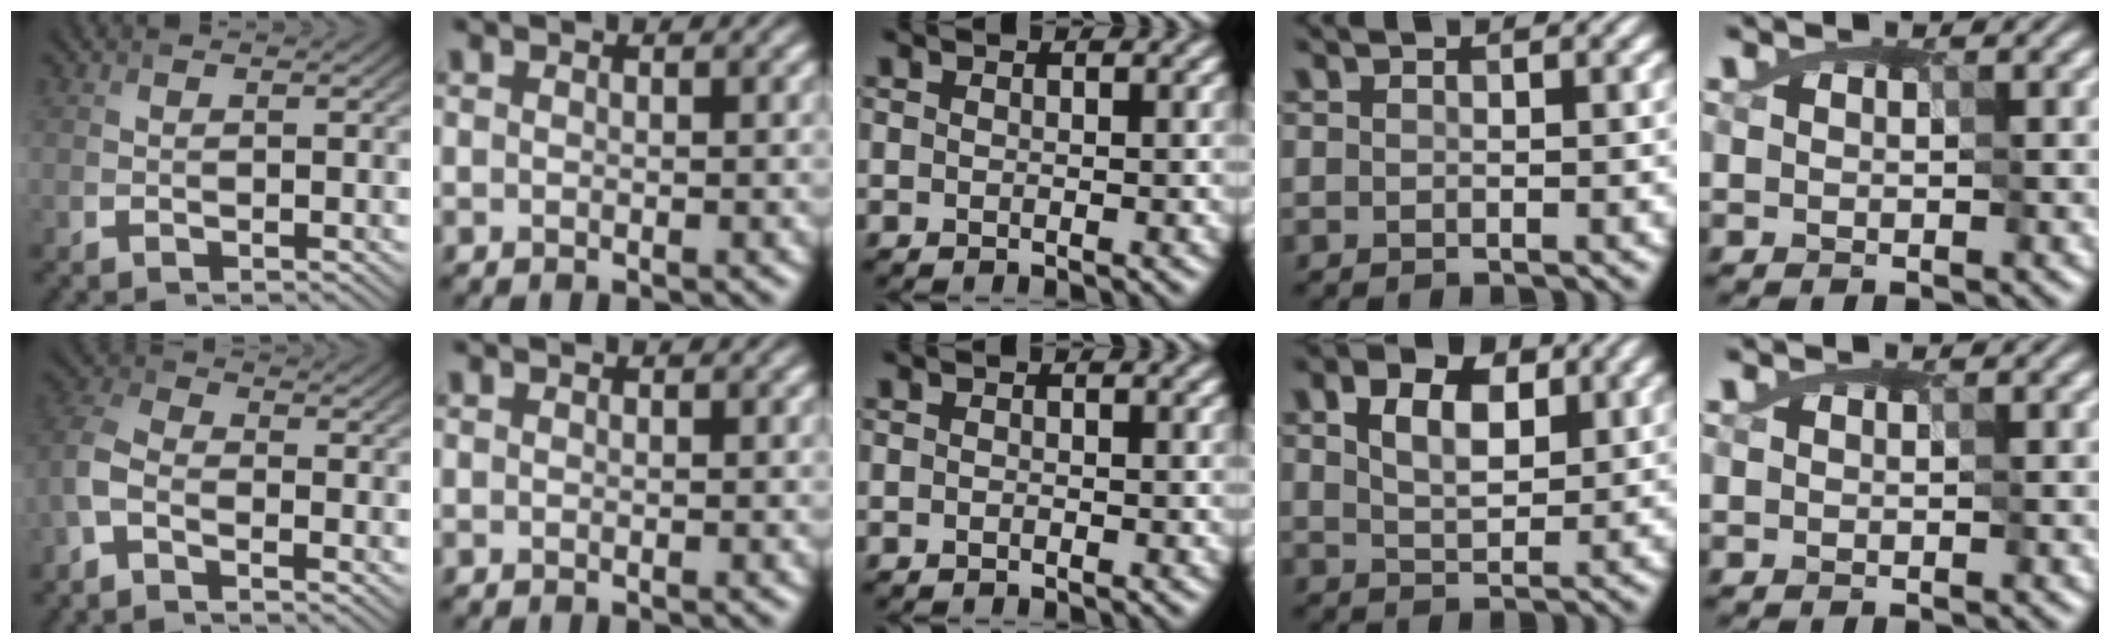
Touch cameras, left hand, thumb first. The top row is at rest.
{"thumb": {"total": 4.8, "force": [-2.6, 2.4, 3.3], "torque": [-0.085, 0.008, -0.070]}, "middle": {"total": 0.5, "force": [-0.5, -0.1, 0.0], "torque": [-0.005, -0.004, -0.012]}, "ring": {"total": 4.9, "force": [2.1, 2.8, 3.4], "torque": [-0.058, 0.003, 0.031]}}